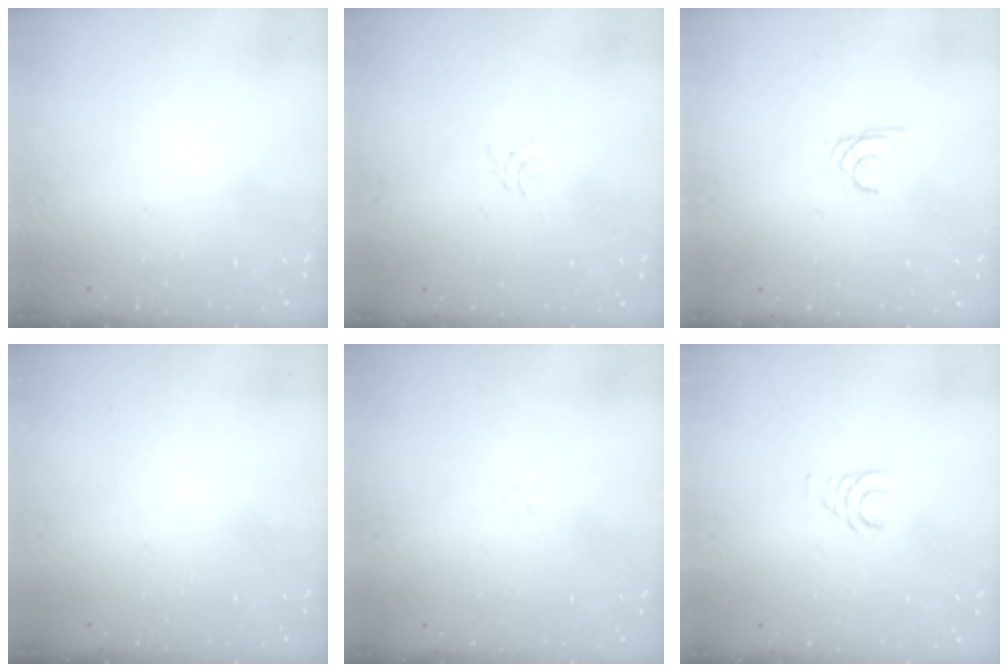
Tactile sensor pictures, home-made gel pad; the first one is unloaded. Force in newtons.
{"total": 0.0}
{"total": 1.5, "press": 1.5, "slide": 0.1}
{"total": 0.0}
{"total": 3.4, "press": 3.4, "slide": 0.5}
{"total": 3.6, "press": 3.6, "slide": 0.4}